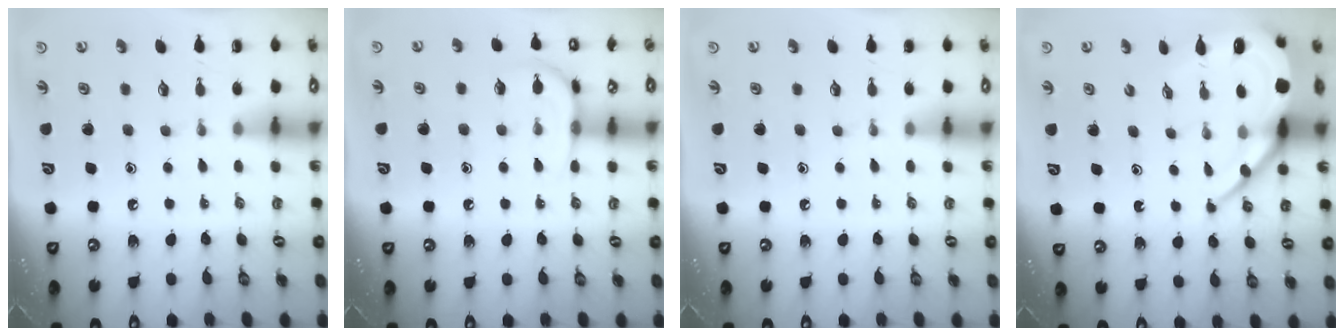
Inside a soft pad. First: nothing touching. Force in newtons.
{"total": 6.4, "press": 6.4, "slide": 0.8}
{"total": 0.0}
{"total": 11.4, "press": 11.4, "slide": 1.1}